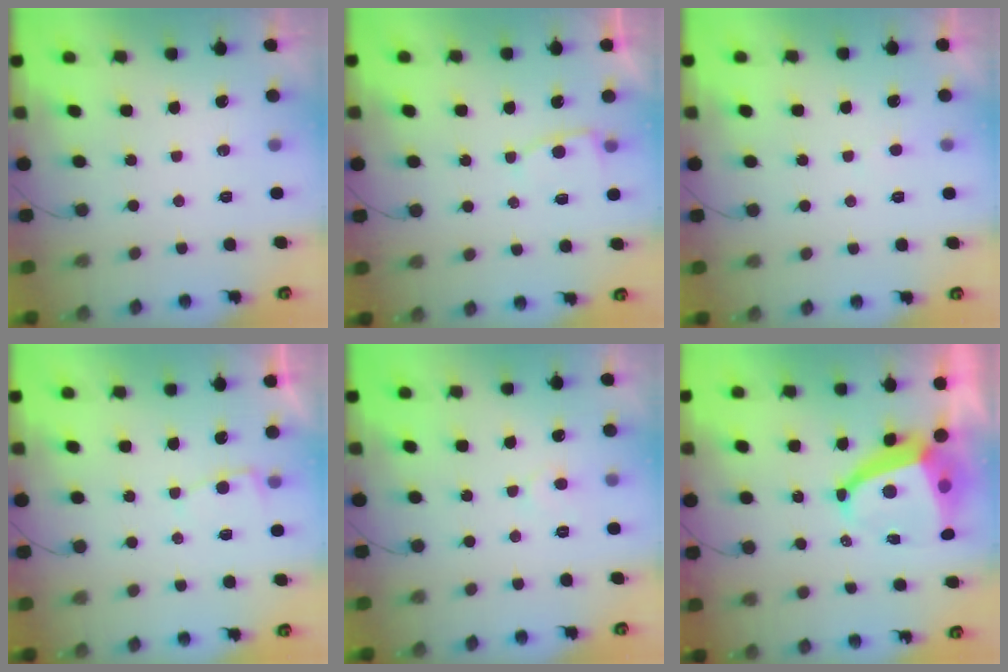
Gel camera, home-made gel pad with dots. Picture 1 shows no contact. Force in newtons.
{"total": 4.6, "press": 4.5, "slide": 0.5}
{"total": 1.9, "press": 1.9, "slide": 0.3}
{"total": 2.6, "press": 2.6, "slide": 0.3}
{"total": 4.0, "press": 3.9, "slide": 0.5}
{"total": 9.9, "press": 9.8, "slide": 1.1}